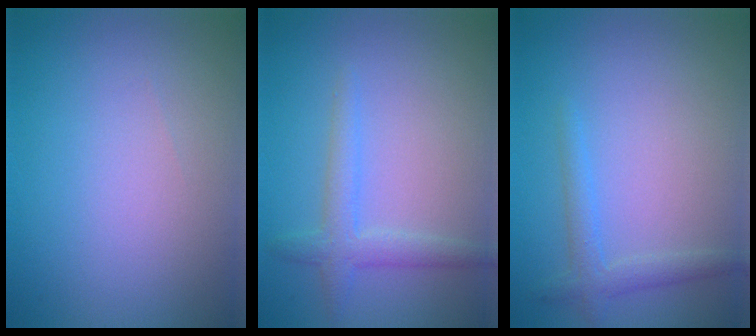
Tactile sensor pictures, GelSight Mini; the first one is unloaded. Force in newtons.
{"total": 2.4, "press": 2.4, "slide": 0.1}
{"total": 1.9, "press": 1.9, "slide": 0.1}